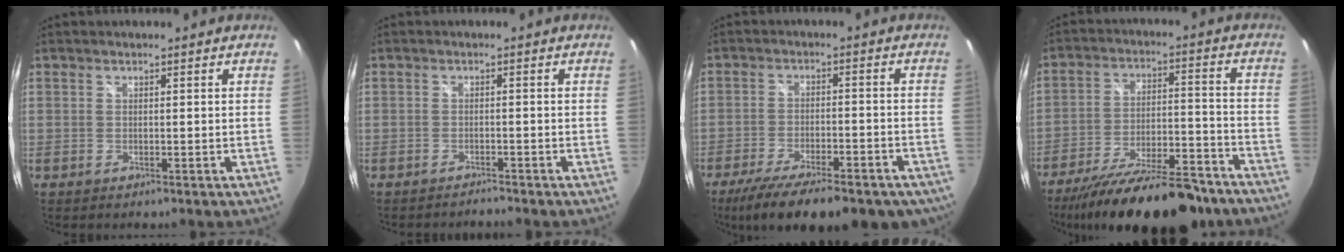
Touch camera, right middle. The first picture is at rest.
{"total": 1.9, "force": [-1.9, -0.1, 0.2], "torque": [-0.012, -0.007, -0.030]}
{"total": 21.1, "force": [-15.6, 7.0, 12.3], "torque": [-0.218, -0.044, -0.215]}
{"total": 23.3, "force": [-19.0, 5.8, 12.1], "torque": [-0.211, -0.032, -0.276]}